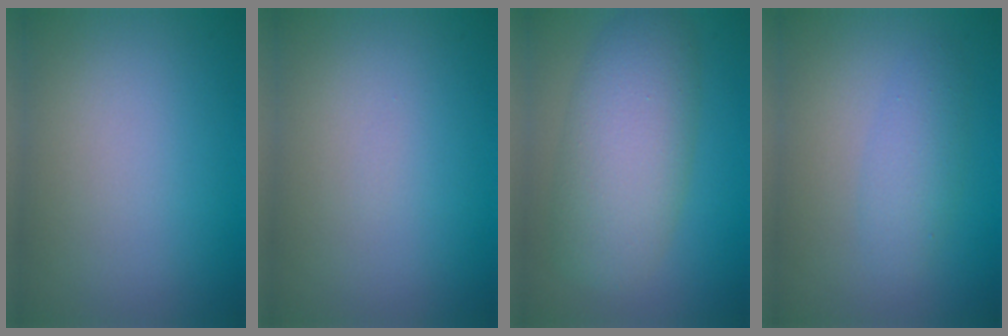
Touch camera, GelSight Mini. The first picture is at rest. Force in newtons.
{"total": 0.0}
{"total": 6.8, "press": 6.8, "slide": 0.3}
{"total": 2.3, "press": 2.3, "slide": 0.1}